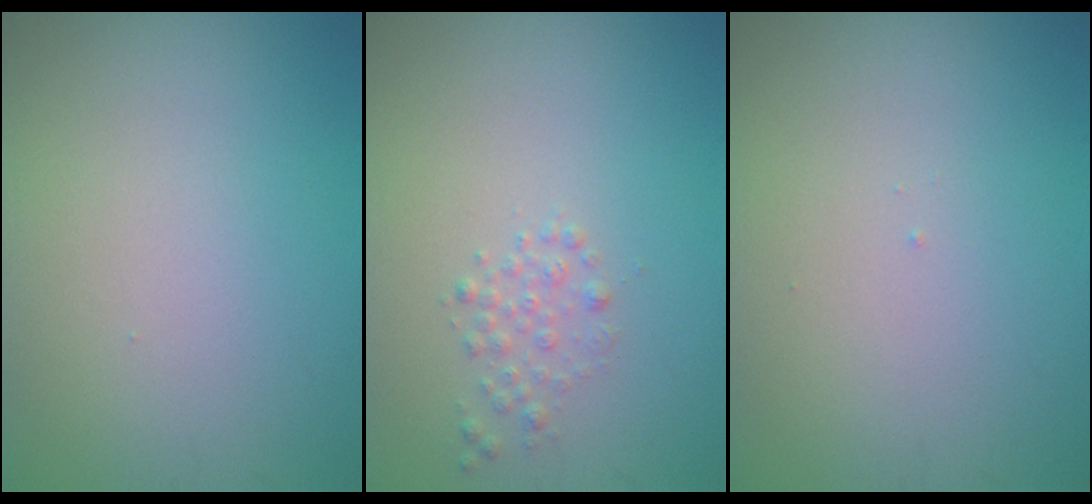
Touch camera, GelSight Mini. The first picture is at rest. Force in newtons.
{"total": 1.2, "press": 1.2, "slide": 0.0}
{"total": 0.0}